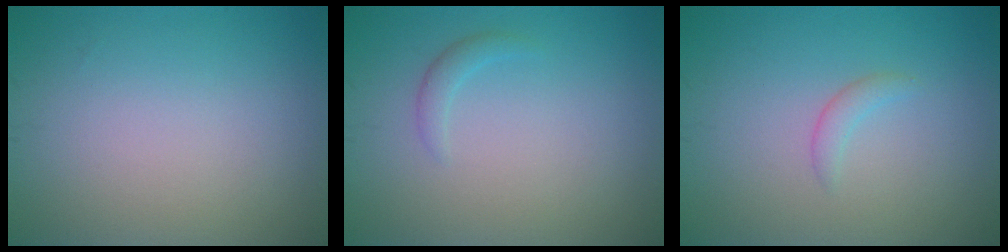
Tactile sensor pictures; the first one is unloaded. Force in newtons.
{"total": 1.0, "press": 1.0, "slide": 0.0}
{"total": 1.1, "press": 1.1, "slide": 0.1}